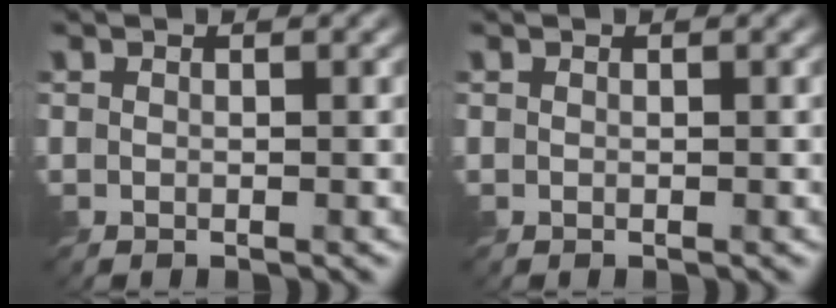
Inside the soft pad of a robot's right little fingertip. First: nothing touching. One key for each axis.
{"total": 0.0}